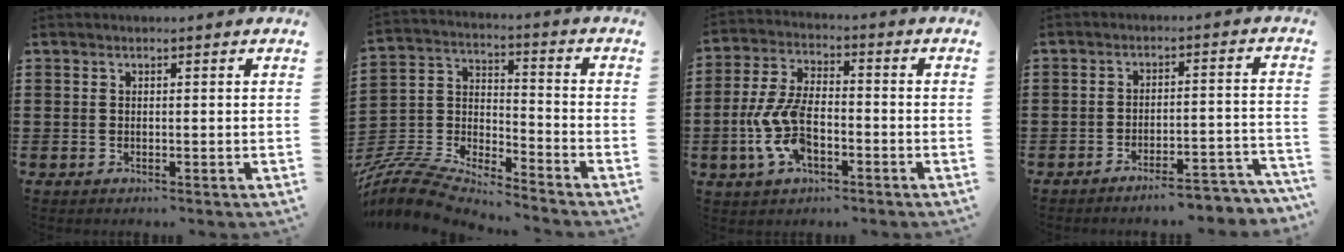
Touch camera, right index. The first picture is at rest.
{"total": 7.8, "force": [-7.4, 1.4, 1.9], "torque": [-0.061, -0.005, -0.155]}
{"total": 9.8, "force": [-2.7, 4.9, 8.0], "torque": [-0.198, -0.007, -0.057]}
{"total": 4.8, "force": [-4.5, -0.1, 1.7], "torque": [-0.029, -0.008, -0.087]}